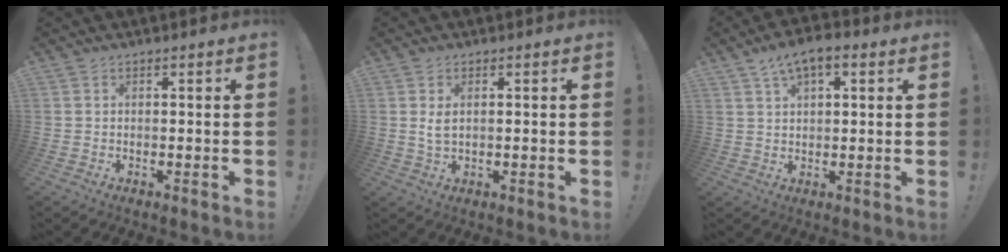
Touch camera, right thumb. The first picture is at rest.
{"total": 2.8, "force": [1.0, 1.3, 2.3], "torque": [-0.038, 0.000, 0.017]}
{"total": 7.2, "force": [3.6, 3.5, 5.1], "torque": [-0.081, -0.005, 0.065]}